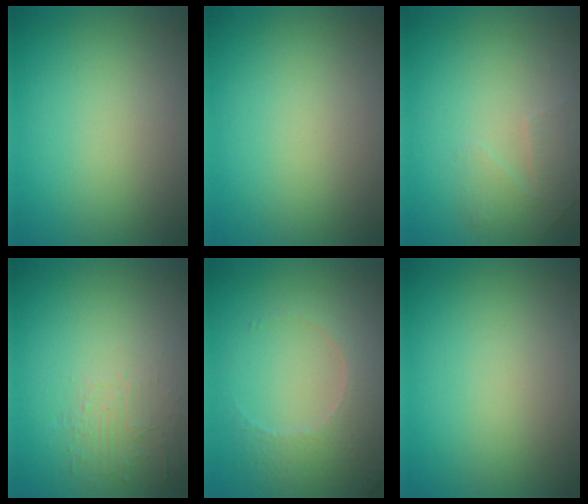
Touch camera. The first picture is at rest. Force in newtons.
{"total": 0.0}
{"total": 1.4, "press": 0.9, "slide": 1.1}
{"total": 1.6, "press": 0.3, "slide": 1.6}
{"total": 4.8, "press": 3.5, "slide": 3.4}
{"total": 0.0}